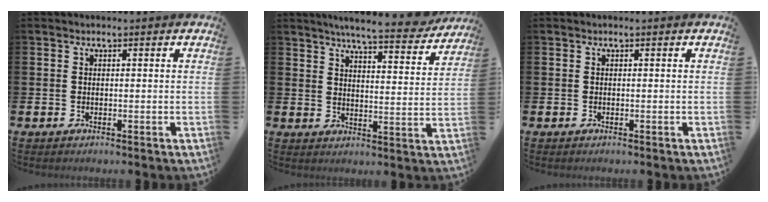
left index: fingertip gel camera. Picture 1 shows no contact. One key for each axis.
{"total": 6.8, "fx": 6.4, "fy": 0.3, "fz": 2.3, "tx": -0.044, "ty": -0.043, "tz": 0.105}
{"total": 0.0}